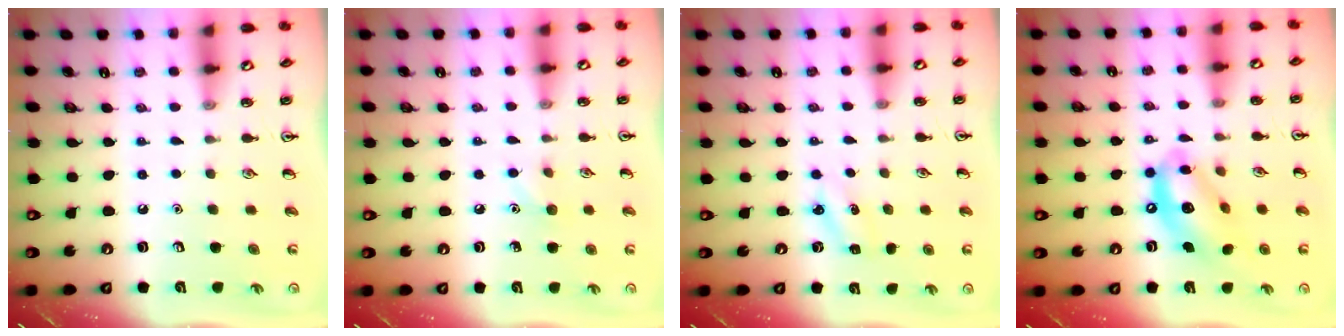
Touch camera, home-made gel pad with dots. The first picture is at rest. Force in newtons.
{"total": 5.8, "press": 5.5, "slide": 1.8}
{"total": 2.9, "press": 2.7, "slide": 0.9}
{"total": 13.3, "press": 12.7, "slide": 4.1}